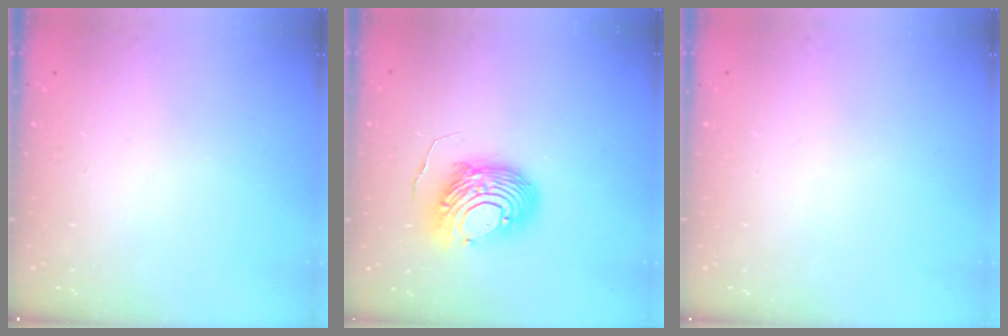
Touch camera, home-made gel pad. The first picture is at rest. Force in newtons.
{"total": 12.2, "press": 12.1, "slide": 0.9}
{"total": 0.0}